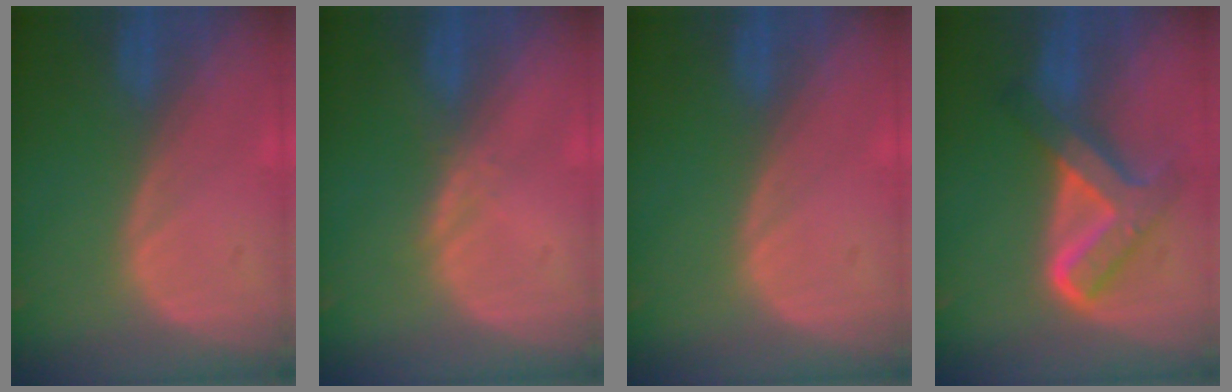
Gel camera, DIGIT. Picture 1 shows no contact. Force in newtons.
{"total": 1.1, "press": 1.1, "slide": 0.1}
{"total": 0.0}
{"total": 8.2, "press": 8.2, "slide": 0.6}